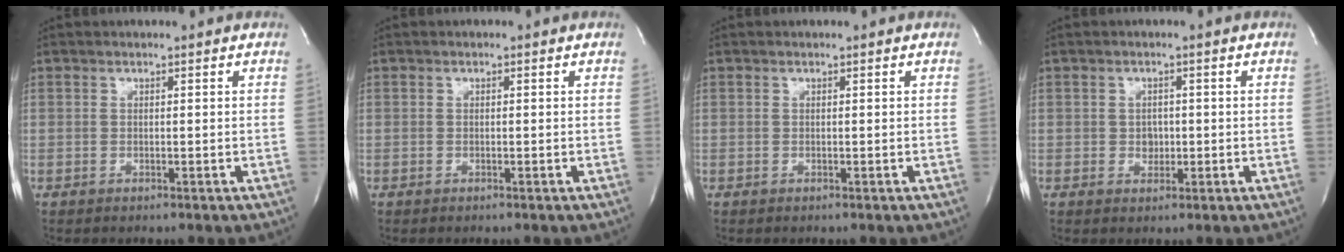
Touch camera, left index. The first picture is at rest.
{"total": 0.0}
{"total": 0.0}
{"total": 1.7, "force": [-0.1, 1.4, 0.9], "torque": [-0.013, 0.002, 0.001]}